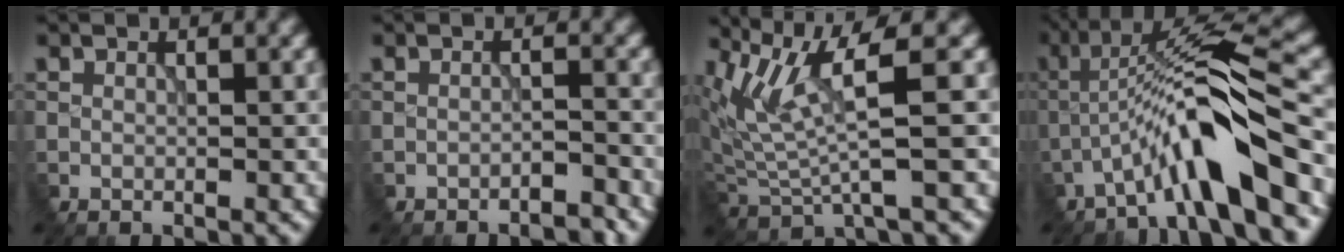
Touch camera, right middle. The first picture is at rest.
{"total": 1.7, "force": [-1.6, 0.1, 0.7], "torque": [-0.008, 0.004, -0.029]}
{"total": 5.1, "force": [2.2, 0.9, 4.5], "torque": [-0.110, -0.008, 0.049]}
{"total": 8.7, "force": [-4.4, 1.0, 7.5], "torque": [-0.128, 0.020, -0.082]}